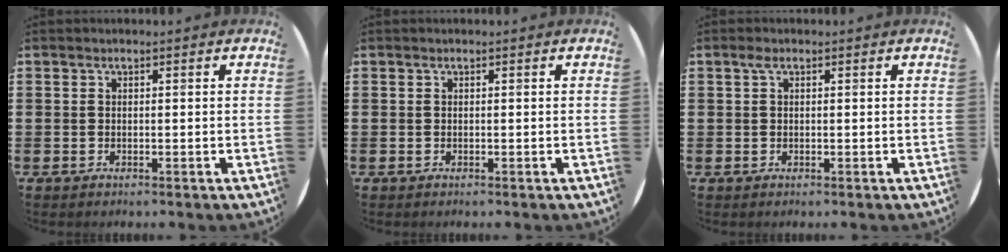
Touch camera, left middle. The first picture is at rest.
{"total": 0.0}
{"total": 1.0, "force": [0.4, 0.5, 0.7], "torque": [-0.016, 0.005, 0.008]}